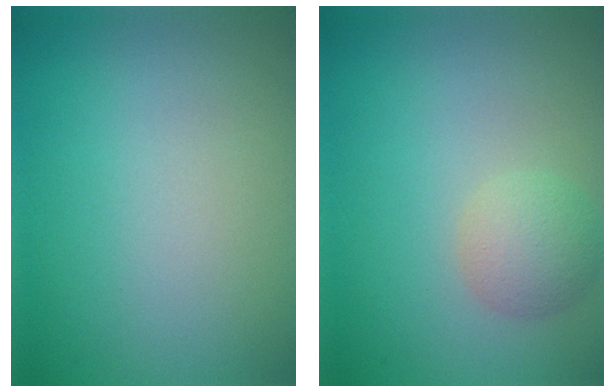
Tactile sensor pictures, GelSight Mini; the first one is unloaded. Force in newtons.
{"total": 2.7, "press": 2.7, "slide": 0.1}